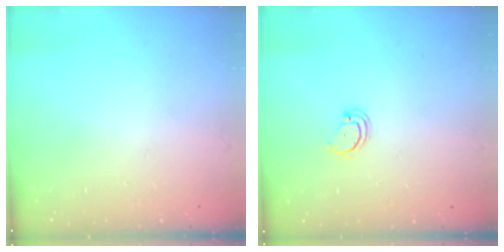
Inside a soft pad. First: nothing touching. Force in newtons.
{"total": 2.9, "press": 2.9, "slide": 0.2}